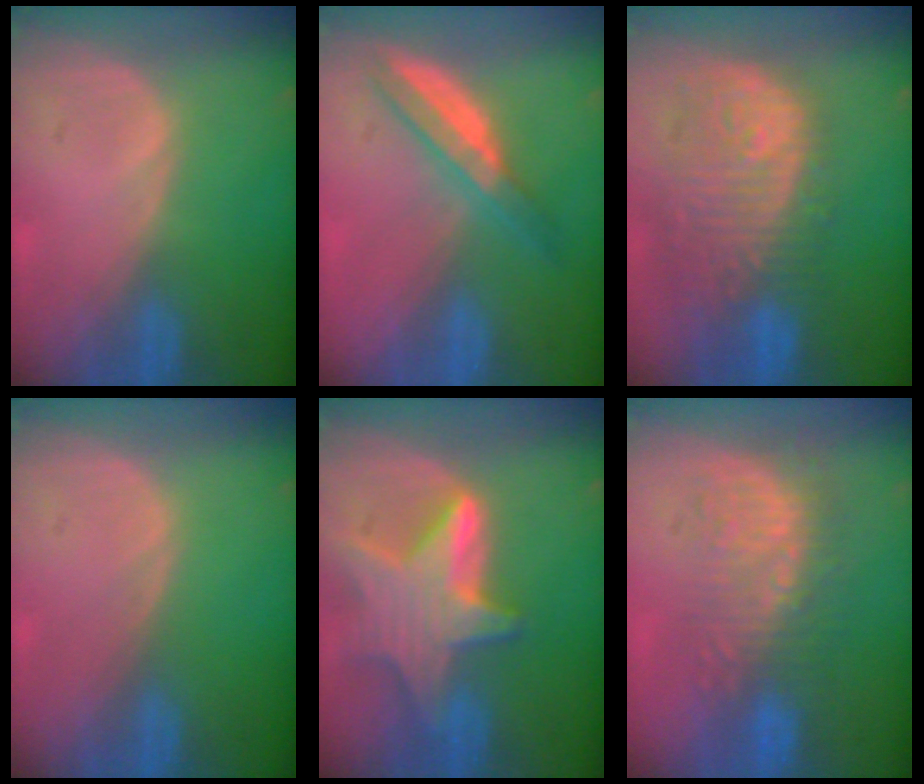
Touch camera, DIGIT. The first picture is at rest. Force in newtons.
{"total": 5.7, "press": 5.2, "slide": 2.5}
{"total": 12.1, "press": 10.8, "slide": 5.5}
{"total": 0.0}
{"total": 9.3, "press": 9.3, "slide": 0.7}
{"total": 9.1, "press": 8.7, "slide": 2.6}